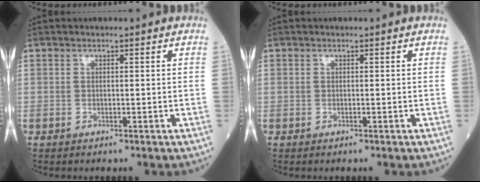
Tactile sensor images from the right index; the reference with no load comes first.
{"total": 0.0}